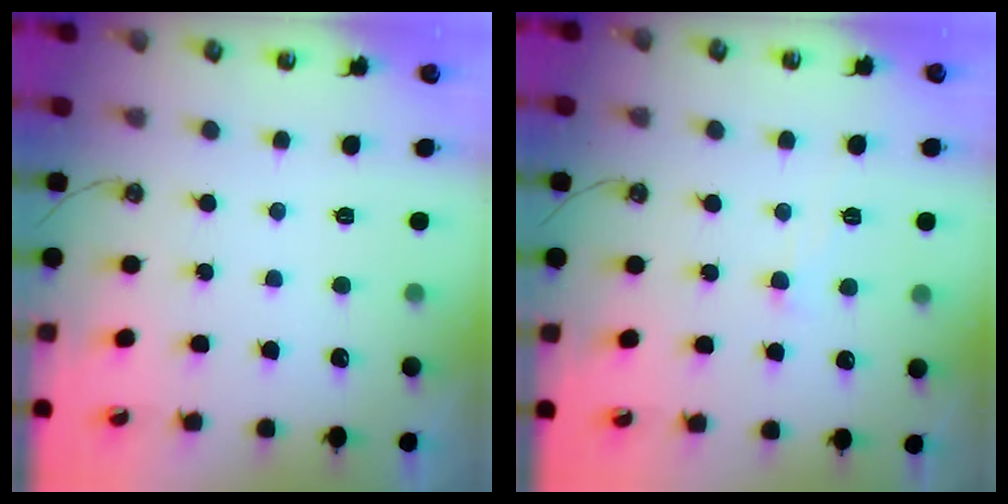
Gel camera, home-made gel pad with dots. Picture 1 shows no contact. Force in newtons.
{"total": 0.8, "press": 0.6, "slide": 0.5}